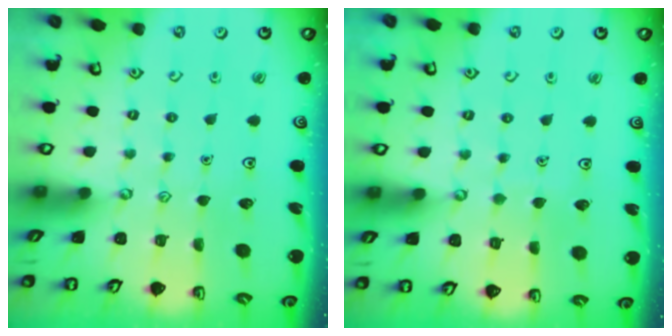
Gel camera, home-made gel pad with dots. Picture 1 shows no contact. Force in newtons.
{"total": 2.7, "press": 2.7, "slide": 0.2}